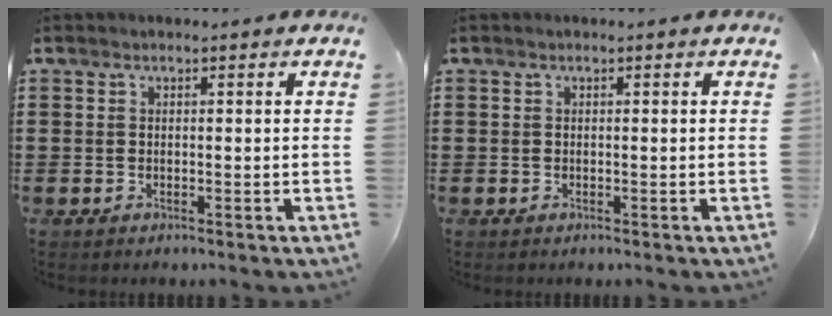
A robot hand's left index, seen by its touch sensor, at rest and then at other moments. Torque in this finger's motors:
{"motor_torque": [-0.04, -0.04, 0.00, 0.00]}